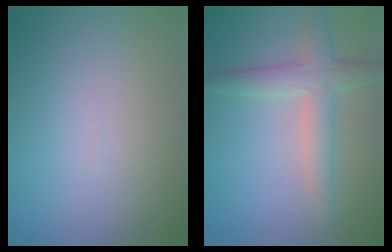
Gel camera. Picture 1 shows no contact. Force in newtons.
{"total": 3.7, "press": 3.7, "slide": 0.2}